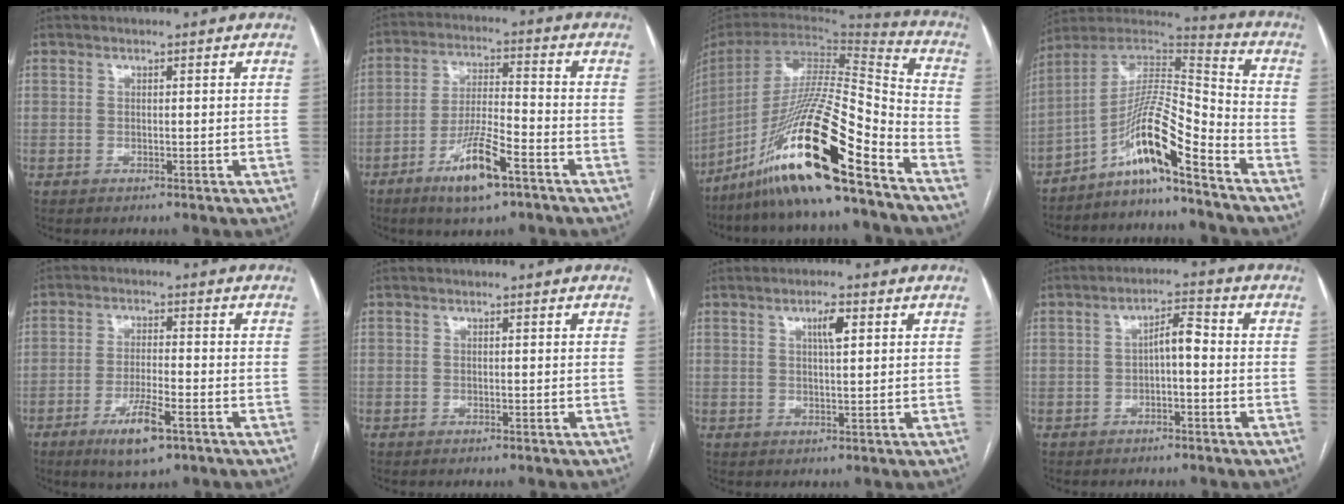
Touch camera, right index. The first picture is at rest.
{"total": 10.0, "force": [-5.7, 1.7, 8.0], "torque": [-0.151, -0.009, -0.100]}
{"total": 24.5, "force": [-16.1, 1.4, 18.4], "torque": [-0.347, -0.028, -0.291]}
{"total": 12.8, "force": [-8.4, 0.2, 9.6], "torque": [-0.177, 0.020, -0.151]}
{"total": 6.9, "force": [-3.8, 1.1, 5.7], "torque": [-0.105, -0.011, -0.060]}
{"total": 0.5, "force": [-0.5, 0.2, 0.2], "torque": [-0.007, -0.001, -0.009]}
{"total": 3.1, "force": [1.3, 0.6, 2.8], "torque": [-0.049, 0.003, 0.020]}
{"total": 4.0, "force": [-0.5, 1.2, 3.8], "torque": [-0.063, 0.020, -0.008]}